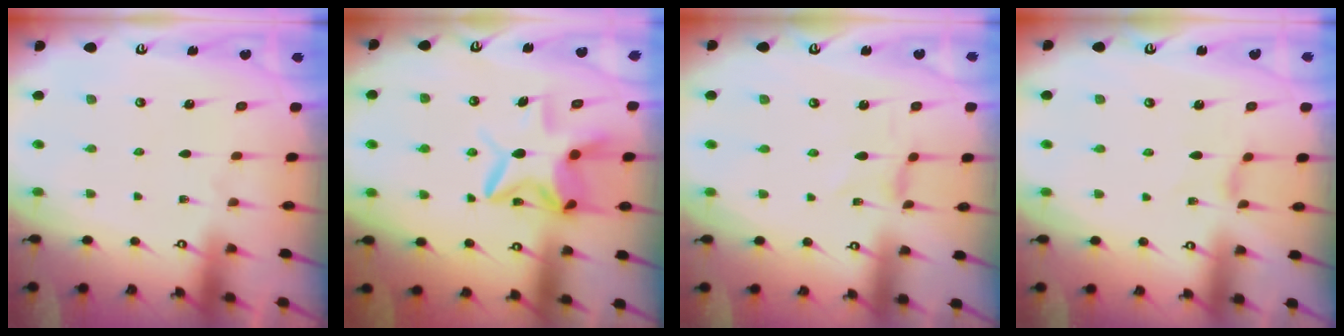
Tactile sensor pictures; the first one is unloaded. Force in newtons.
{"total": 11.5, "press": 11.4, "slide": 1.3}
{"total": 0.0}
{"total": 0.0}